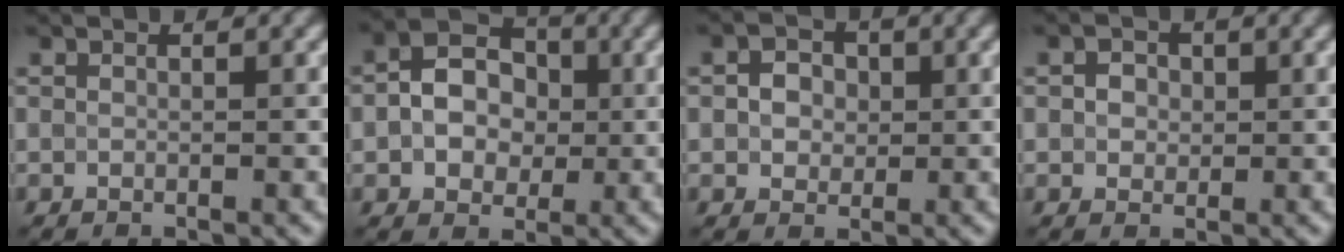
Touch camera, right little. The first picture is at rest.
{"total": 5.4, "force": [-0.3, 4.1, 3.5], "torque": [-0.053, 0.011, -0.017]}
{"total": 2.5, "force": [0.2, 2.0, 1.4], "torque": [-0.023, 0.005, -0.002]}
{"total": 1.9, "force": [0.4, 1.5, 1.0], "torque": [-0.015, 0.010, -0.002]}